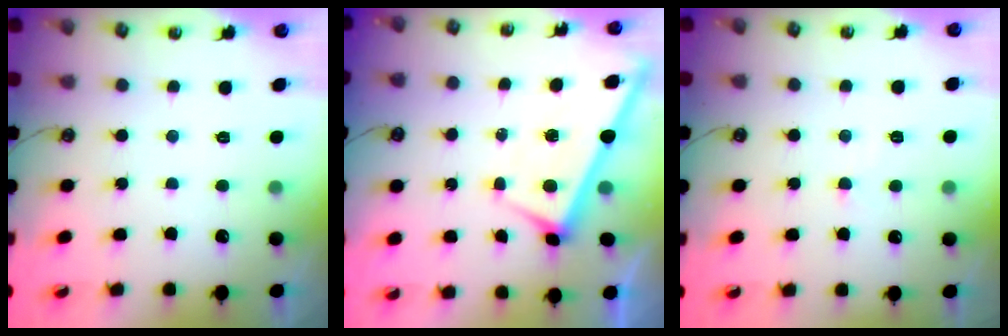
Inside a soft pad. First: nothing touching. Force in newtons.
{"total": 2.8, "press": 2.8, "slide": 0.1}
{"total": 0.9, "press": 0.9, "slide": 0.1}